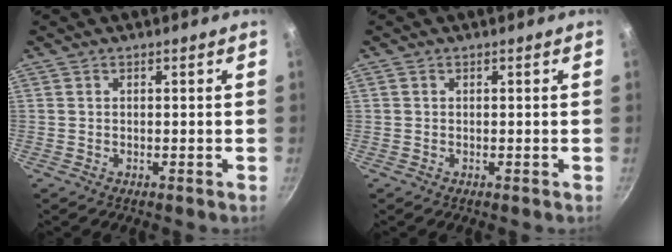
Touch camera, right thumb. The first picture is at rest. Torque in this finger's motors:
{"motor_torque": [0.51, 0.36, 0.54, 0.03, -0.08]}